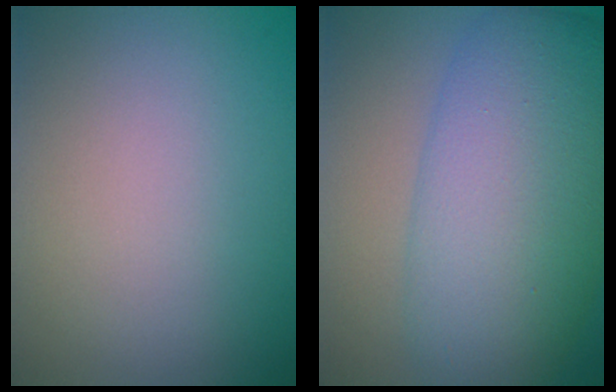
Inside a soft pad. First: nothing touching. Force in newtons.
{"total": 10.1, "press": 10.1, "slide": 0.1}